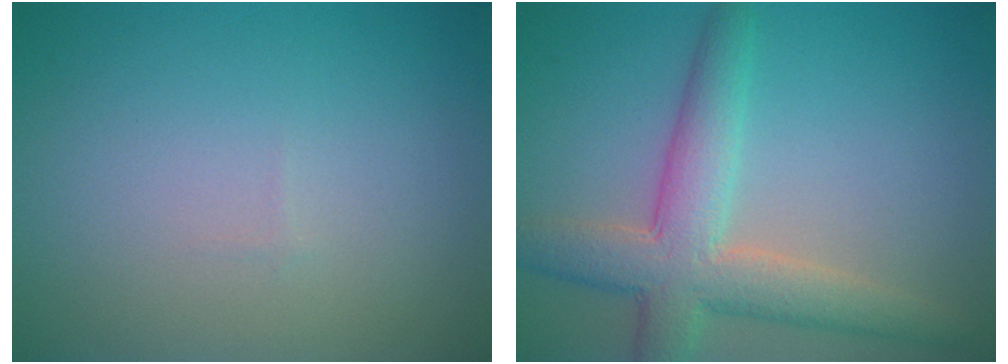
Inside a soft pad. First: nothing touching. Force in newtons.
{"total": 6.0, "press": 6.0, "slide": 0.3}